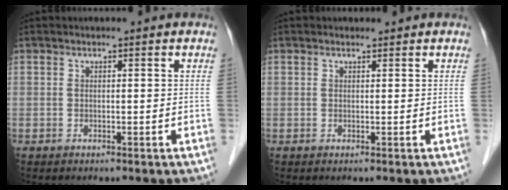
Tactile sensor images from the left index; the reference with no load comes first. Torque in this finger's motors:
{"motor_torque": [0.32, -0.06, -0.01, -0.01]}